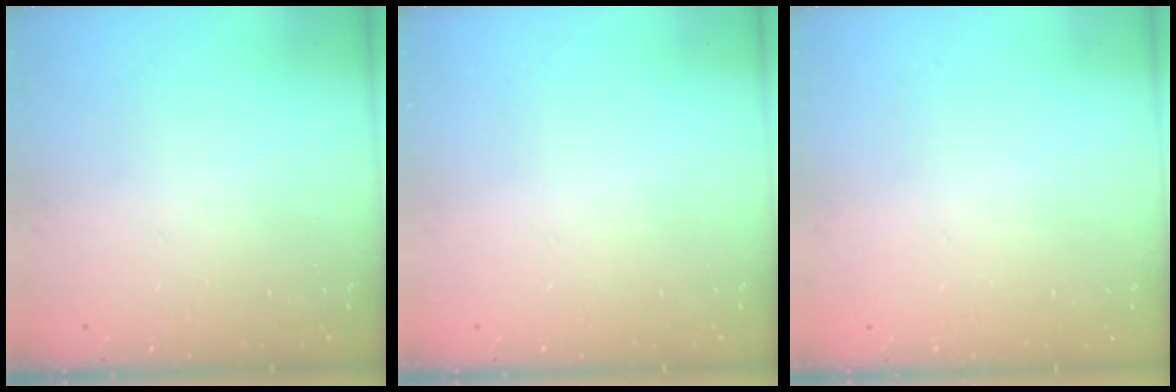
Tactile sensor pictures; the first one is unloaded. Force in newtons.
{"total": 0.0}
{"total": 0.0}